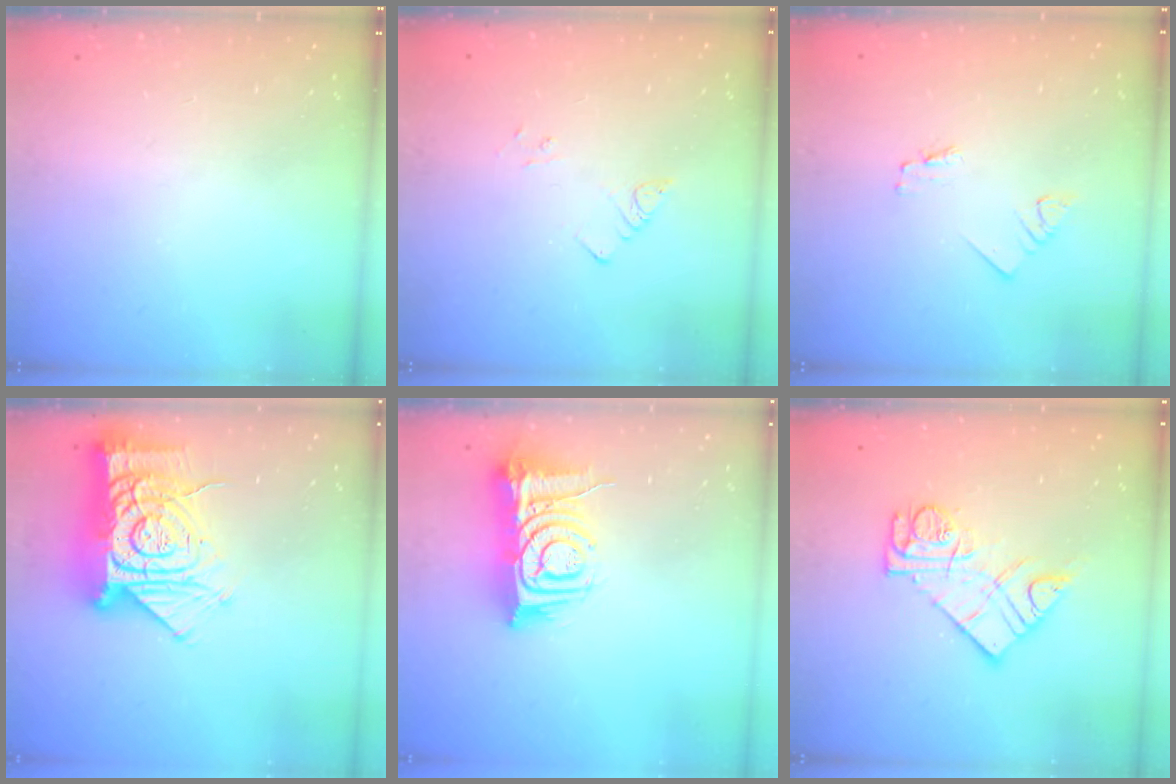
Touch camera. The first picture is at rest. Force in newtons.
{"total": 5.3, "press": 5.2, "slide": 0.6}
{"total": 1.2, "press": 1.2, "slide": 0.1}
{"total": 21.4, "press": 21.3, "slide": 2.0}
{"total": 12.8, "press": 12.7, "slide": 1.6}
{"total": 12.0, "press": 11.9, "slide": 1.1}